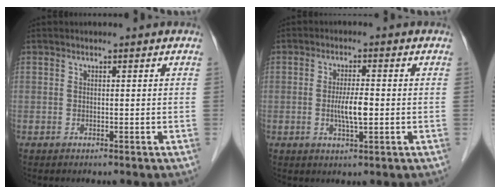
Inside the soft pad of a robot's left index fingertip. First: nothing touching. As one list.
[{"total": 4.2, "force": [-0.5, 0.6, 4.1], "torque": [-0.081, -0.004, -0.009]}]